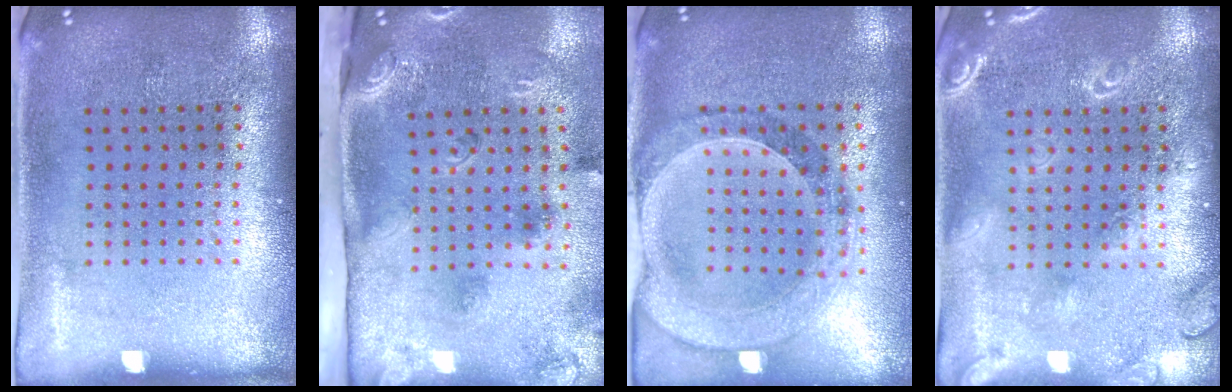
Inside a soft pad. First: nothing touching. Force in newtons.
{"total": 3.2, "press": 2.0, "slide": 2.5}
{"total": 1.5, "press": 1.4, "slide": 0.3}
{"total": 1.7, "press": 1.7, "slide": 0.2}